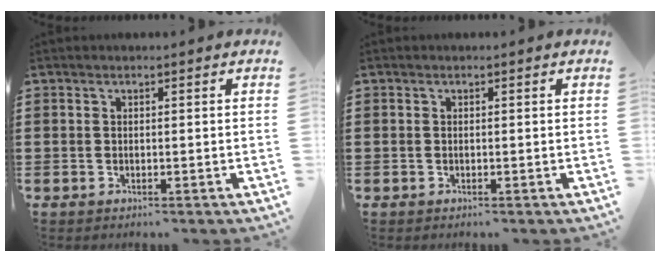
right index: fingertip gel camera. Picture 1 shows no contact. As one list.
[{"total": 0.0}]